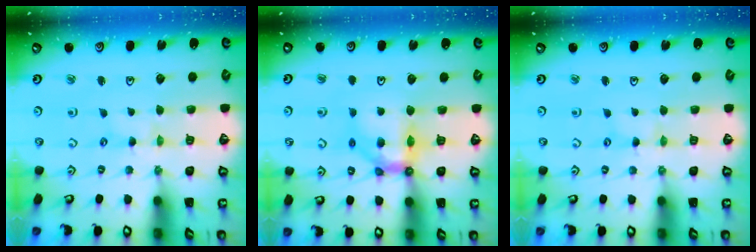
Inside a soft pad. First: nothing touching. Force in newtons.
{"total": 9.7, "press": 9.5, "slide": 1.9}
{"total": 0.9, "press": 0.8, "slide": 0.2}